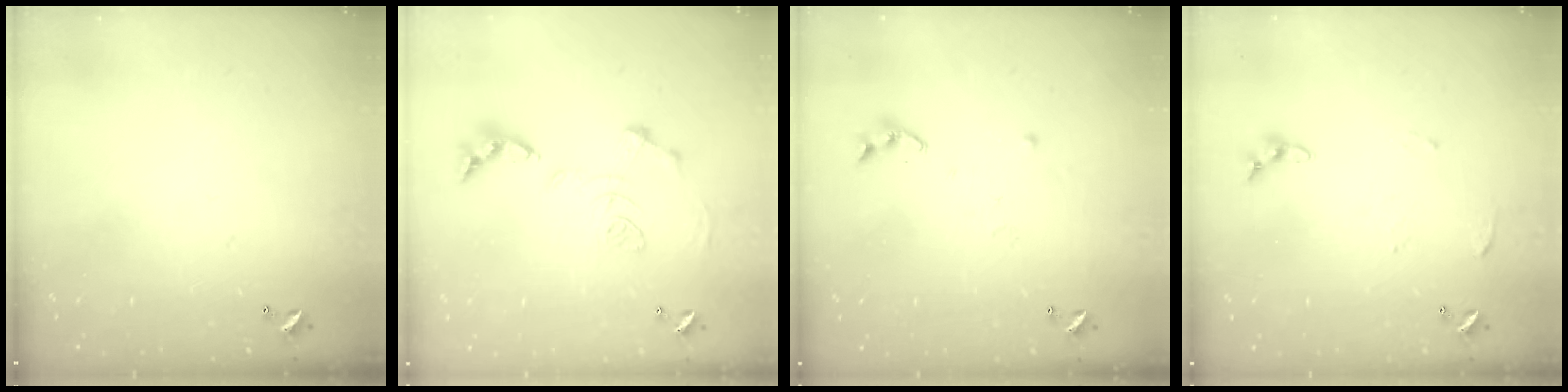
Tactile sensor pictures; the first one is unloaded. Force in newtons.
{"total": 1.2, "press": 0.4, "slide": 1.1}
{"total": 3.8, "press": 3.8, "slide": 0.4}
{"total": 4.6, "press": 4.6, "slide": 0.5}